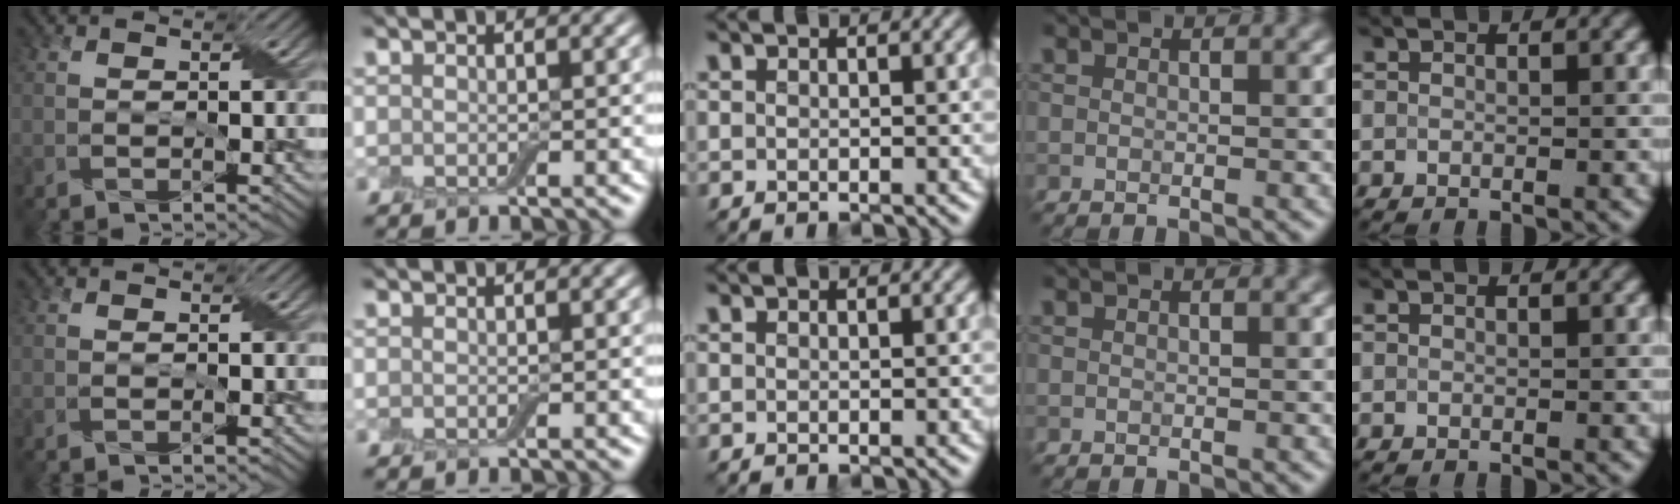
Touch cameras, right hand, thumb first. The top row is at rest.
{}